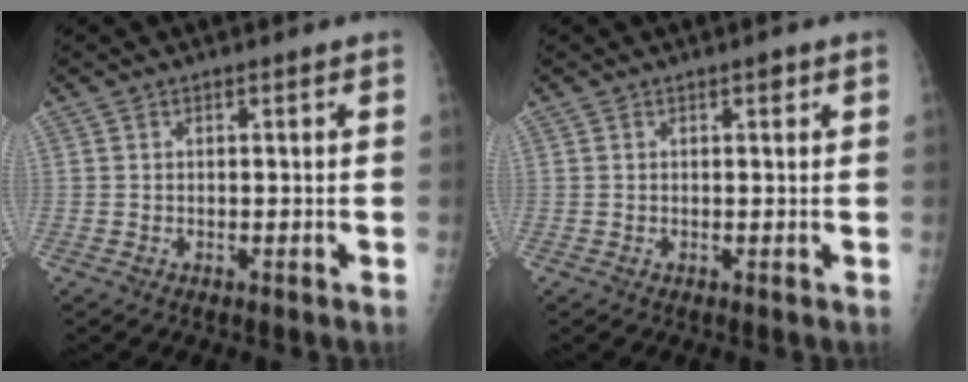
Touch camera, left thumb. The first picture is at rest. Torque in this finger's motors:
{"motor_torque": [-0.15, 0.05, 0.07, 0.14, 0.00]}